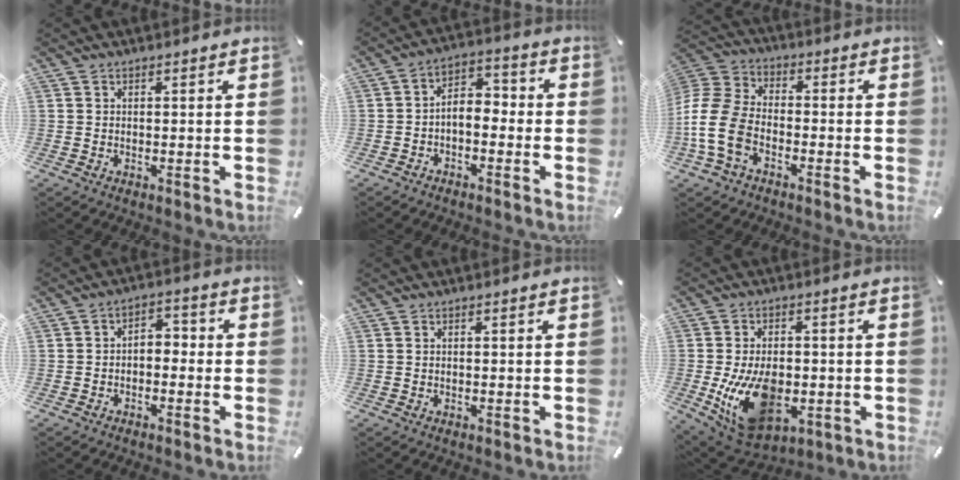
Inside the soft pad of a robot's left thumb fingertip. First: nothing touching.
{"total": 4.5, "force": [-2.7, 2.8, 2.1], "torque": [-0.044, 0.008, -0.057]}
{"total": 13.1, "force": [-5.5, 8.9, 8.0], "torque": [-0.180, 0.027, -0.104]}
{"total": 3.3, "force": [-2.4, 1.9, 1.2], "torque": [-0.023, 0.020, -0.049]}
{"total": 0.0}
{"total": 15.8, "force": [-2.9, 10.4, 11.6], "torque": [-0.224, 0.000, -0.039]}